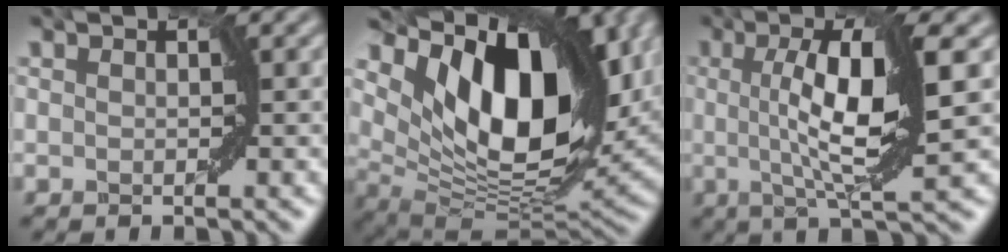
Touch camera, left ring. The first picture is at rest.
{"total": 15.5, "force": [6.3, 8.0, 11.7], "torque": [-0.176, 0.008, 0.104]}
{"total": 8.3, "force": [0.8, 1.9, 8.1], "torque": [-0.122, 0.000, 0.013]}